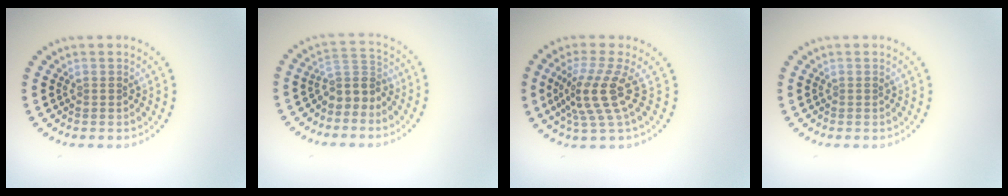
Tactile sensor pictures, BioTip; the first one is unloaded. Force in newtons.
{"total": 2.9, "press": 2.1, "slide": 1.9}
{"total": 4.2, "press": 3.0, "slide": 2.9}
{"total": 0.0}